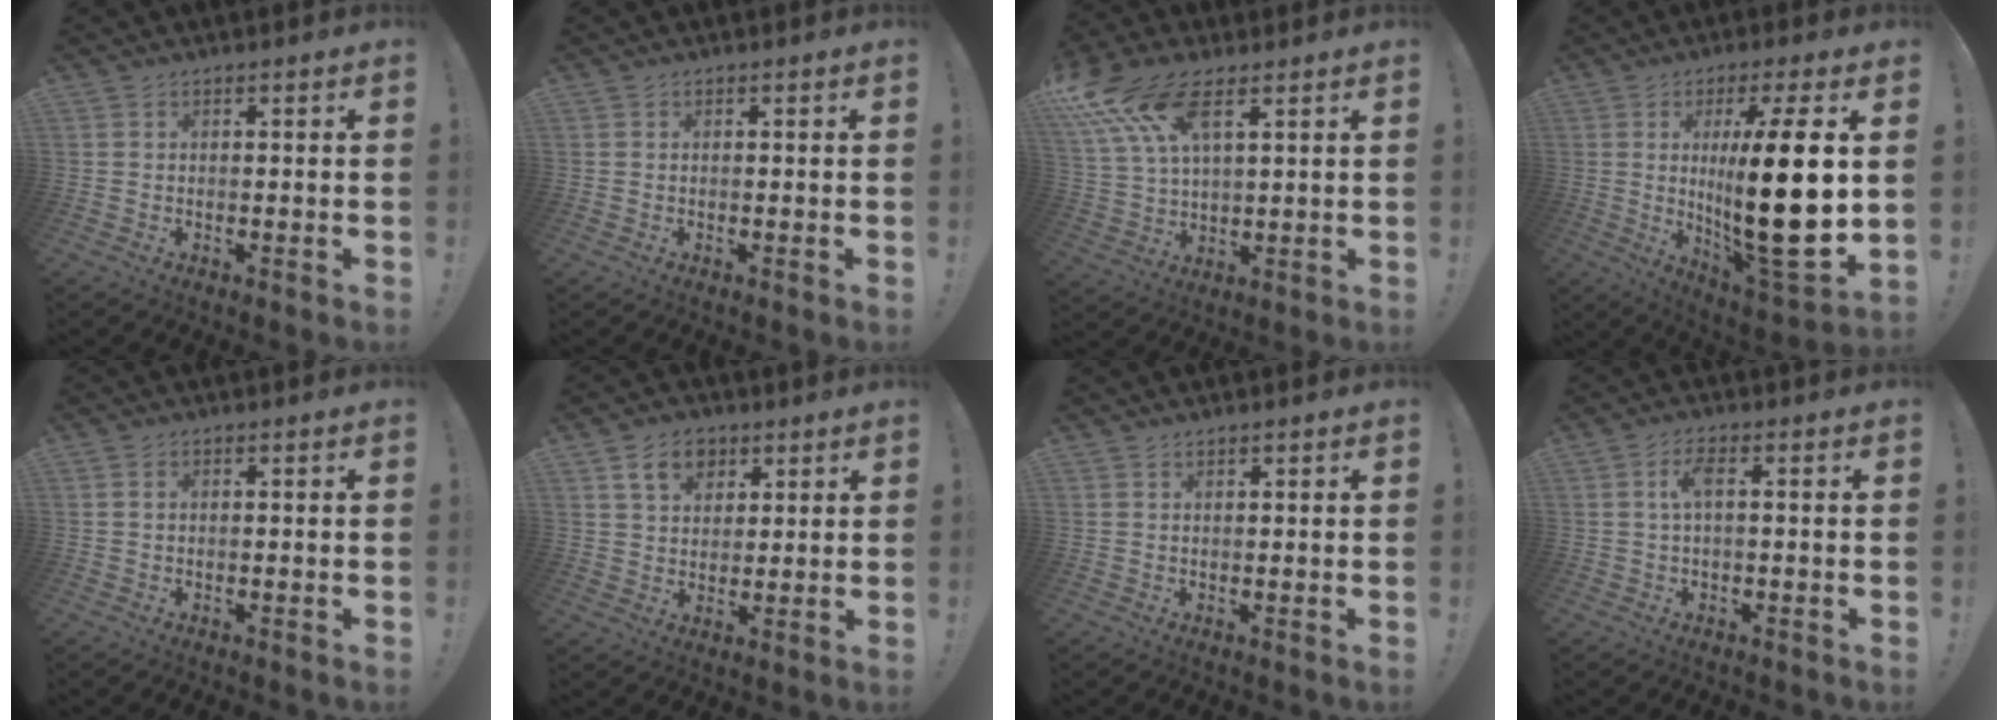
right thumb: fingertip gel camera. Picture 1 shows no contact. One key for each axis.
{"total": 0.0}
{"total": 14.0, "fx": 8.1, "fy": 6.4, "fz": 9.5, "tx": -0.206, "ty": -0.028, "tz": 0.151}
{"total": 22.2, "fx": 2.1, "fy": 4.5, "fz": 21.6, "tx": -0.373, "ty": -0.030, "tz": 0.026}
{"total": 0.8, "fx": 0.3, "fy": 0.6, "fz": 0.4, "tx": -0.009, "ty": 0.003, "tz": 0.005}
{"total": 9.3, "fx": 4.9, "fy": 6.9, "fz": 3.9, "tx": -0.054, "ty": -0.017, "tz": 0.094}
{"total": 0.9, "fx": 0.8, "fy": 0.1, "fz": 0.3, "tx": 0.001, "ty": -0.005, "tz": 0.013}
{"total": 4.3, "fx": 0.4, "fy": 1.6, "fz": 4.0, "tx": -0.085, "ty": 0.009, "tz": 0.003}